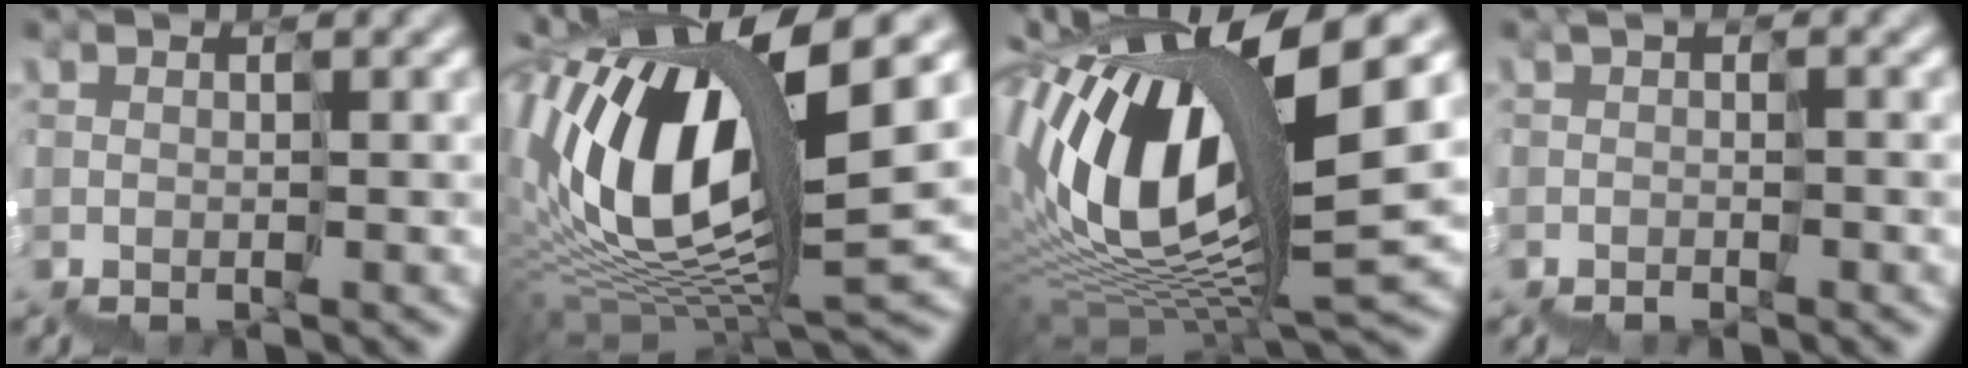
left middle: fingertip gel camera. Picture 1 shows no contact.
{"total": 12.8, "force": [5.4, 3.9, 10.9], "torque": [-0.224, 0.032, 0.095]}
{"total": 13.9, "force": [4.9, 3.6, 12.5], "torque": [-0.256, 0.034, 0.091]}
{"total": 1.0, "force": [-0.2, -0.6, -0.8], "torque": [0.013, 0.004, -0.003]}